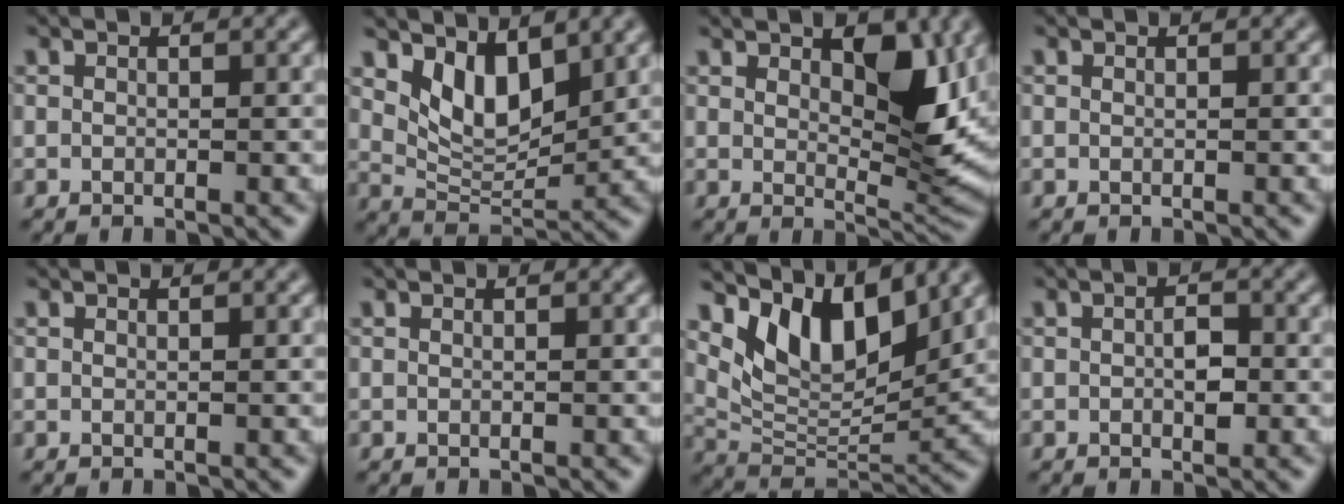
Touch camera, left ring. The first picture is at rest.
{"total": 4.7, "force": [2.8, 2.4, 3.0], "torque": [-0.064, -0.018, 0.050]}
{"total": 7.1, "force": [2.6, 3.0, 5.9], "torque": [-0.086, -0.008, 0.044]}
{"total": 0.0}
{"total": 0.0}
{"total": 0.0}
{"total": 8.5, "force": [5.3, 3.6, 5.5], "torque": [-0.096, -0.007, 0.099]}
{"total": 1.8, "force": [-0.2, 1.0, 1.5], "torque": [-0.024, 0.001, -0.004]}